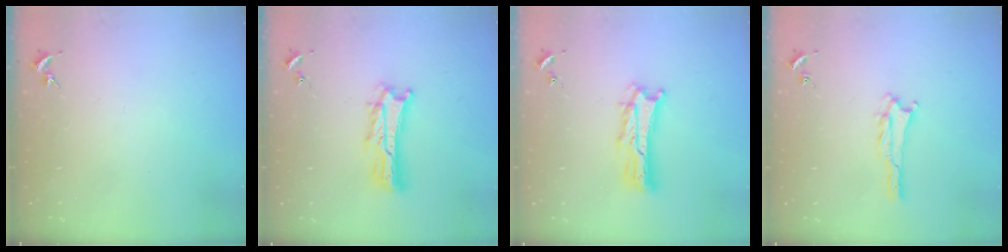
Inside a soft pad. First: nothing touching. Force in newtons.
{"total": 5.1, "press": 5.1, "slide": 0.5}
{"total": 5.1, "press": 5.1, "slide": 0.5}
{"total": 1.4, "press": 1.4, "slide": 0.2}